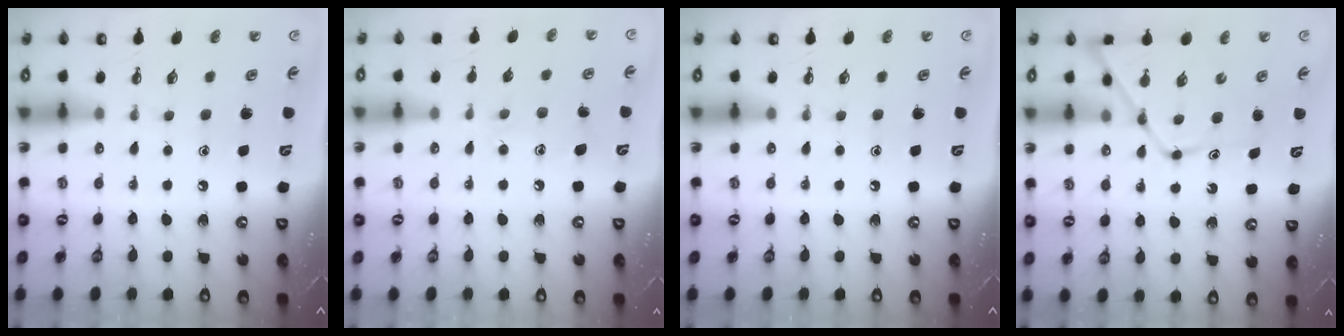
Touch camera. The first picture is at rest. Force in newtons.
{"total": 8.3, "press": 8.3, "slide": 0.7}
{"total": 0.0}
{"total": 12.3, "press": 12.2, "slide": 1.3}